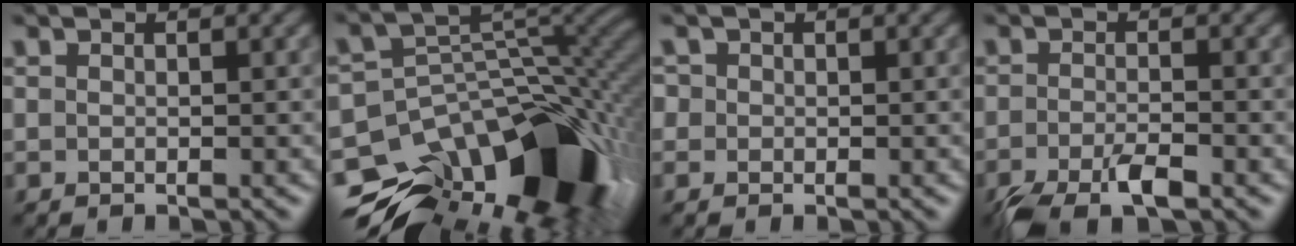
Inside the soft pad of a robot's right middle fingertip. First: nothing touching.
{"total": 14.7, "force": [-8.9, 8.2, 8.5], "torque": [-0.154, -0.006, -0.132]}
{"total": 1.1, "force": [0.2, 1.0, 0.2], "torque": [-0.001, 0.003, 0.001]}
{"total": 4.8, "force": [-3.4, 1.3, 3.0], "torque": [-0.060, -0.007, -0.068]}